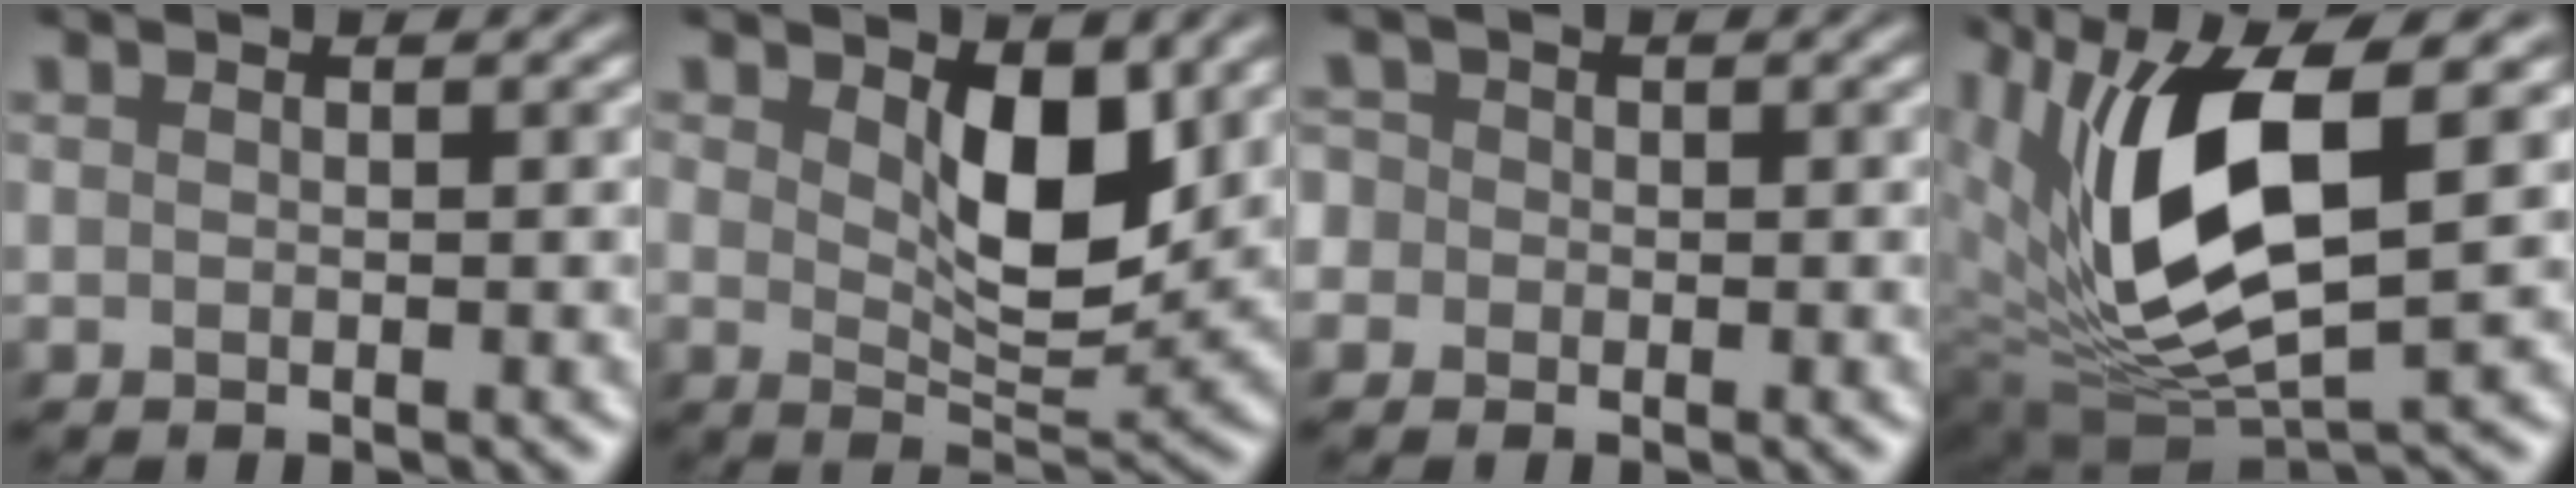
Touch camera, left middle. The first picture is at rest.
{"total": 5.1, "force": [2.0, 2.3, 4.1], "torque": [-0.071, 0.000, 0.042]}
{"total": 2.3, "force": [-0.7, 2.1, 0.0], "torque": [0.015, 0.022, -0.033]}
{"total": 11.3, "force": [3.1, 5.0, 9.7], "torque": [-0.196, -0.005, 0.070]}